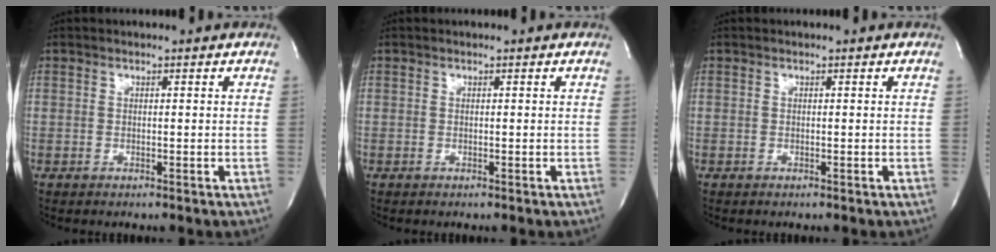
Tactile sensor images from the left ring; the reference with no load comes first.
{"total": 0.0}
{"total": 0.0}